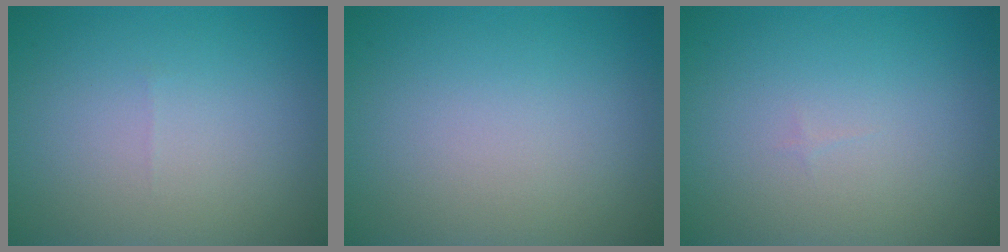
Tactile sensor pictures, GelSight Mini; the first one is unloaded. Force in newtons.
{"total": 0.0}
{"total": 0.0}